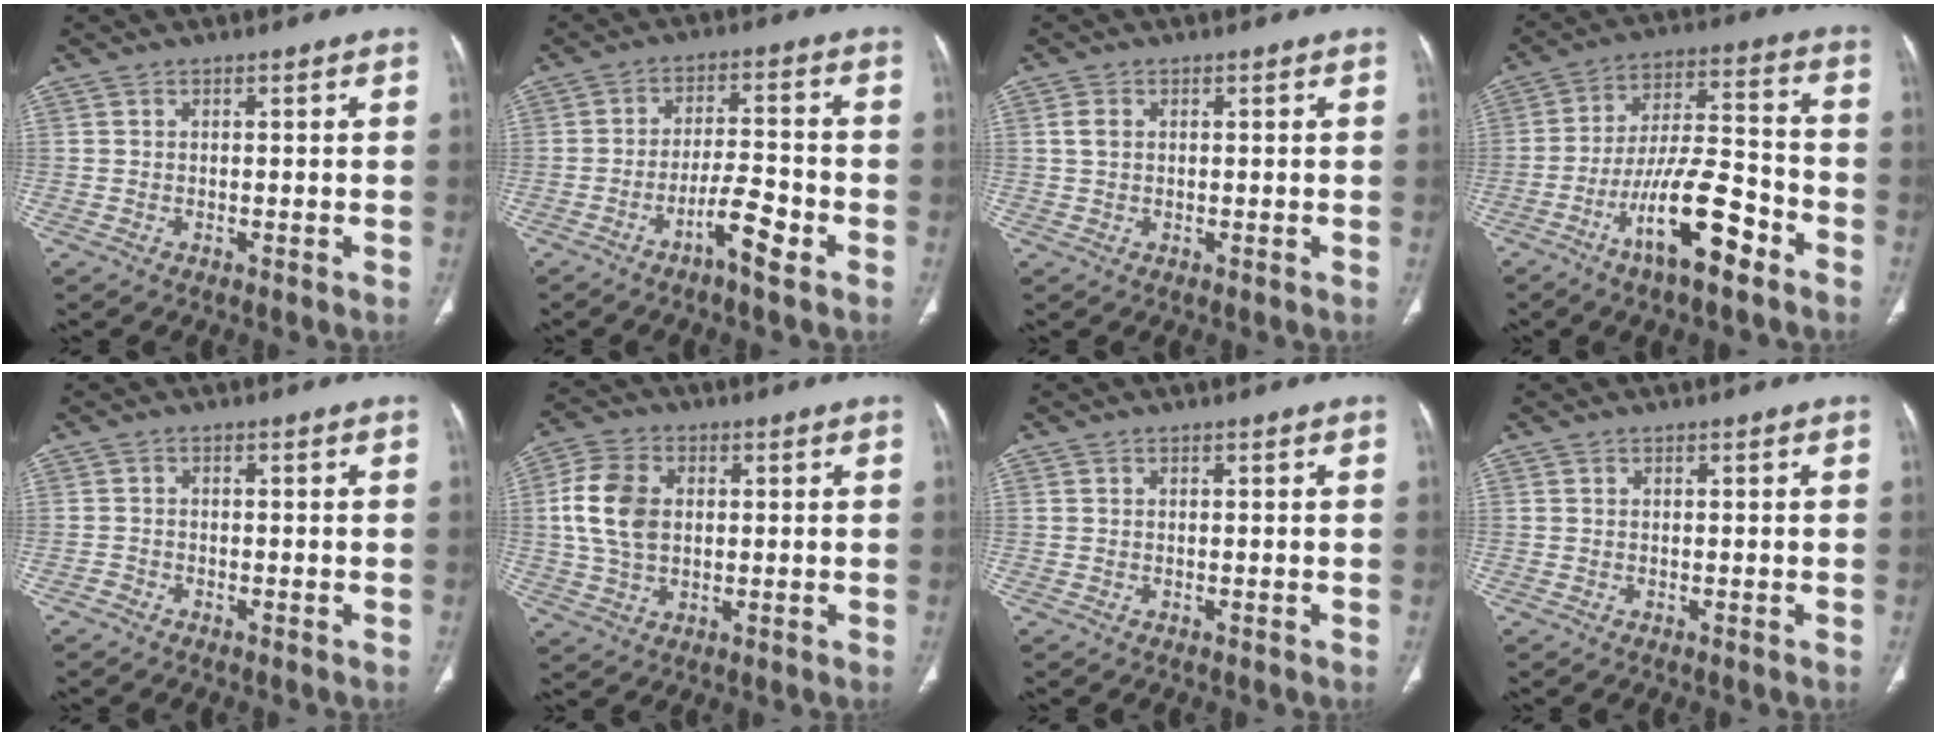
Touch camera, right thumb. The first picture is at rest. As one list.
[{"total": 7.1, "force": [-4.0, 1.4, 5.6], "torque": [-0.099, 0.029, -0.068]}, {"total": 2.1, "force": [0.5, 1.4, 1.5], "torque": [-0.030, 0.003, 0.011]}, {"total": 15.0, "force": [-8.3, 4.2, 11.9], "torque": [-0.208, 0.060, -0.141]}, {"total": 1.1, "force": [-1.0, 0.5, 0.0], "torque": [-0.004, 0.000, -0.024]}, {"total": 10.3, "force": [1.3, 7.2, 7.2], "torque": [-0.138, 0.007, 0.025]}, {"total": 0.0}, {"total": 0.0}]